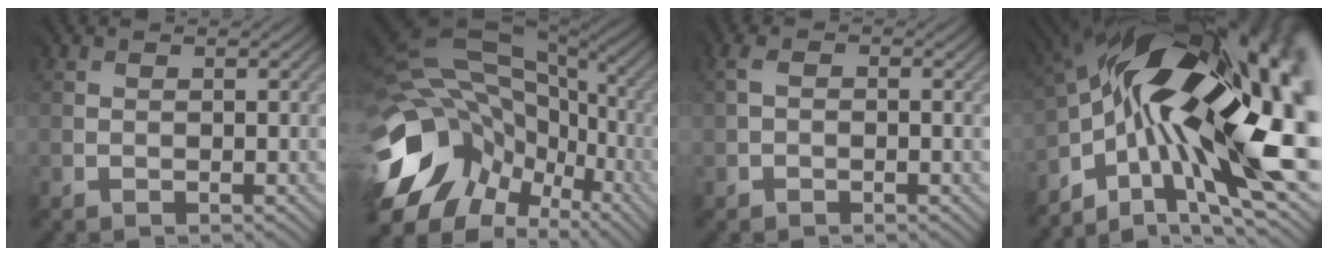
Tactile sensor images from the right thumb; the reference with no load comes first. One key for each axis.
{"total": 18.3, "fx": -4.9, "fy": 13.7, "fz": 11.1, "tx": -0.232, "ty": -0.024, "tz": -0.052}
{"total": 1.5, "fx": 0.0, "fy": 1.0, "fz": 1.1, "tx": -0.026, "ty": 0.004, "tz": -0.003}
{"total": 21.1, "fx": -3.0, "fy": 9.2, "fz": 18.7, "tx": -0.307, "ty": -0.019, "tz": -0.067}